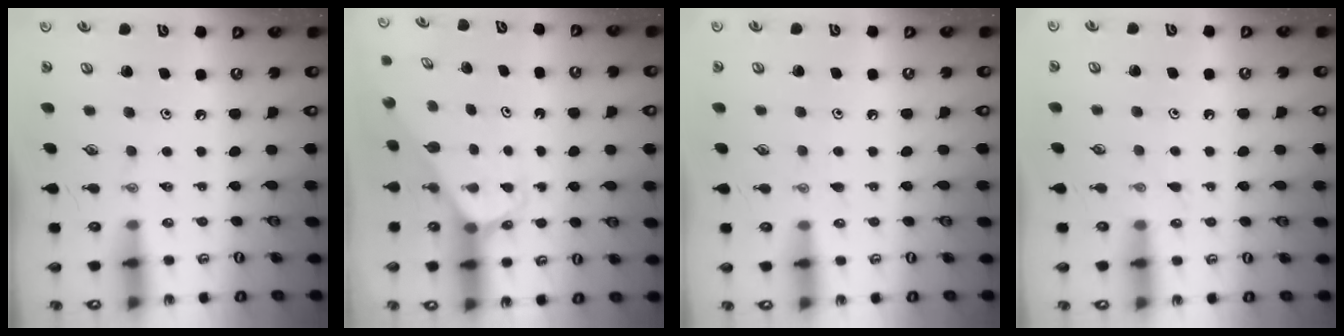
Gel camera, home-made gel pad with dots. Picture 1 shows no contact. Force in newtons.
{"total": 2.5, "press": 2.5, "slide": 0.2}
{"total": 7.2, "press": 7.1, "slide": 0.7}
{"total": 3.7, "press": 3.7, "slide": 0.4}